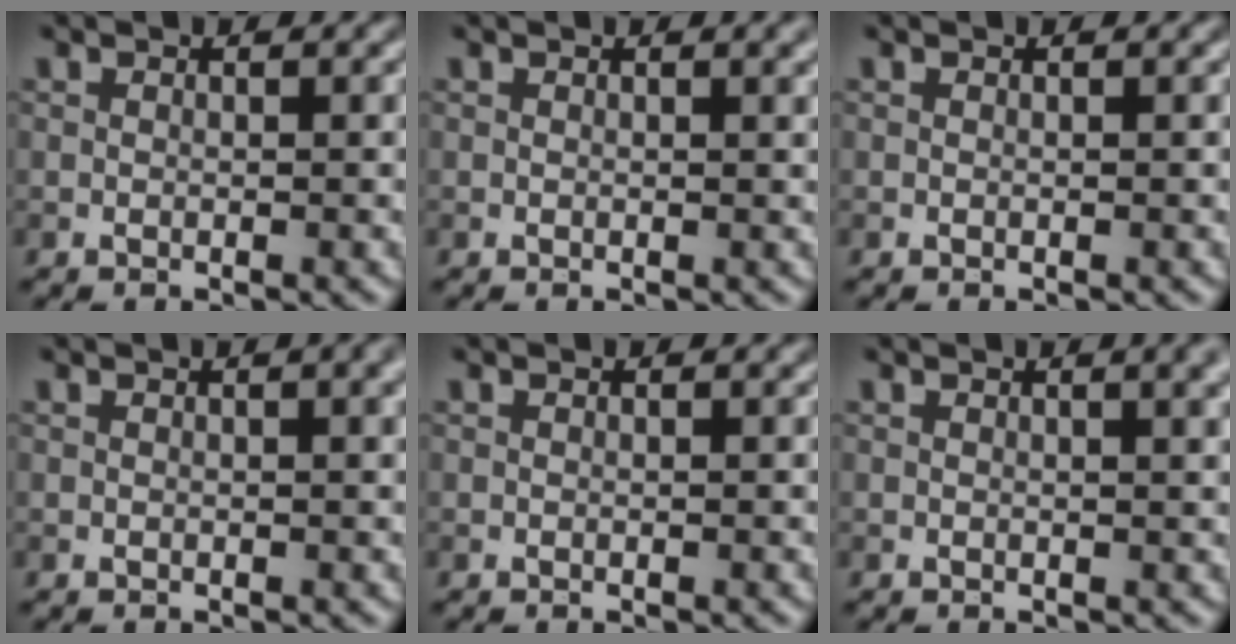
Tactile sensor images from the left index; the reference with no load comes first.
{"total": 1.5, "force": [0.9, 0.6, 1.1], "torque": [-0.005, 0.006, 0.006]}
{"total": 0.0}
{"total": 2.9, "force": [1.2, 1.2, 2.4], "torque": [-0.016, 0.014, 0.009]}
{"total": 0.0}
{"total": 3.6, "force": [1.7, 1.5, 2.8], "torque": [-0.015, 0.025, 0.006]}